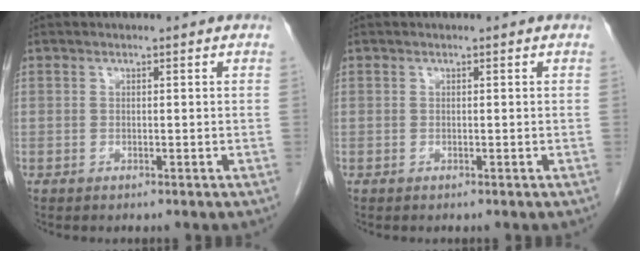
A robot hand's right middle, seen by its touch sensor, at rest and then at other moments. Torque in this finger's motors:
{"motor_torque": [0.00, 0.00, 0.00, 0.01]}